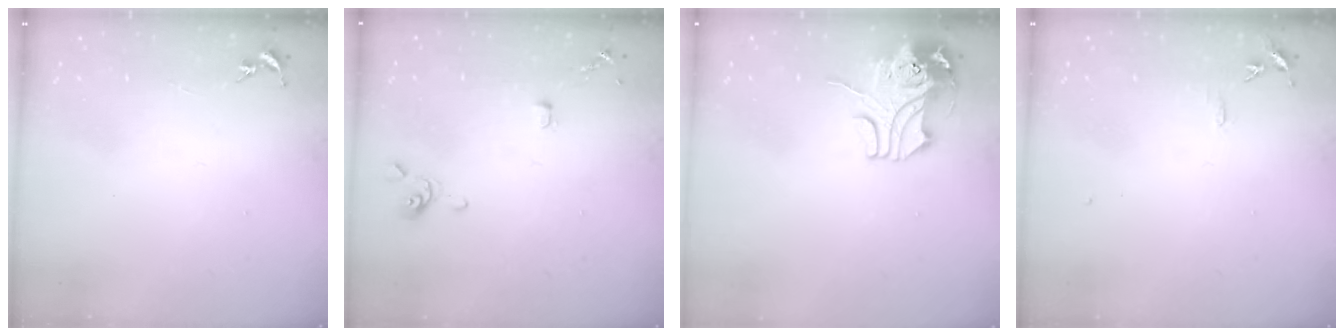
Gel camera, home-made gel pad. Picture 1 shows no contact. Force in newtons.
{"total": 4.0, "press": 4.0, "slide": 0.8}
{"total": 10.6, "press": 10.4, "slide": 1.7}
{"total": 5.8, "press": 5.8, "slide": 0.6}